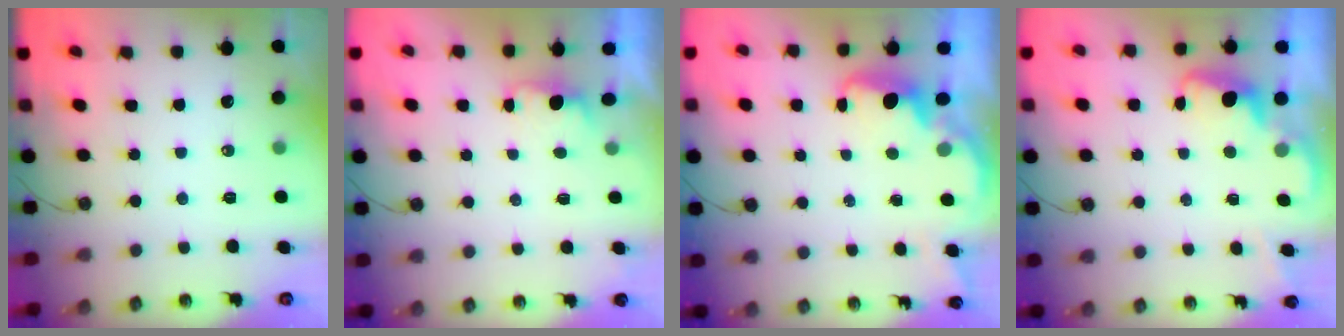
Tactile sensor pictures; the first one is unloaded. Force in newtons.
{"total": 0.8, "press": 0.2, "slide": 0.7}
{"total": 1.7, "press": 1.6, "slide": 0.6}
{"total": 2.5, "press": 2.4, "slide": 0.7}